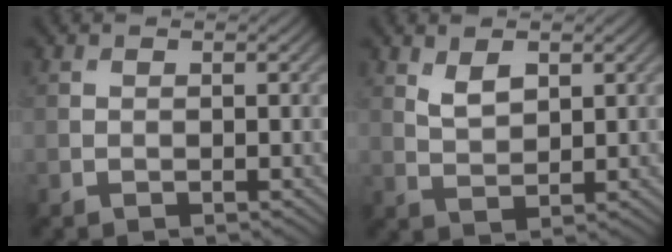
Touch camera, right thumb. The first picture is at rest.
{"total": 3.3, "force": [1.7, 1.7, 2.3], "torque": [-0.051, -0.004, 0.039]}